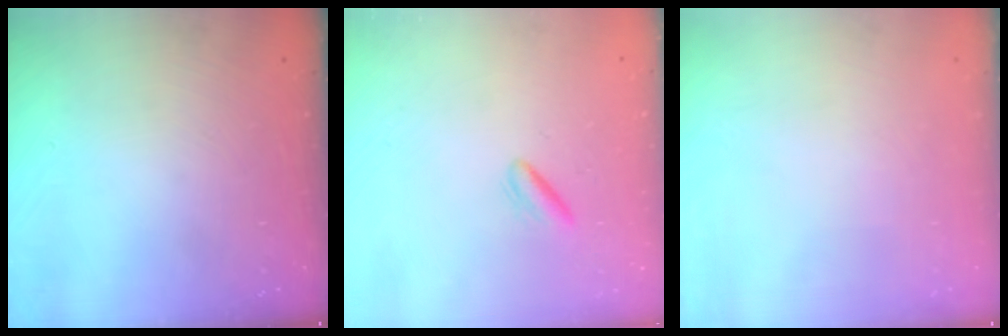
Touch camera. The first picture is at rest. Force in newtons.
{"total": 1.5, "press": 1.4, "slide": 0.7}
{"total": 0.0}